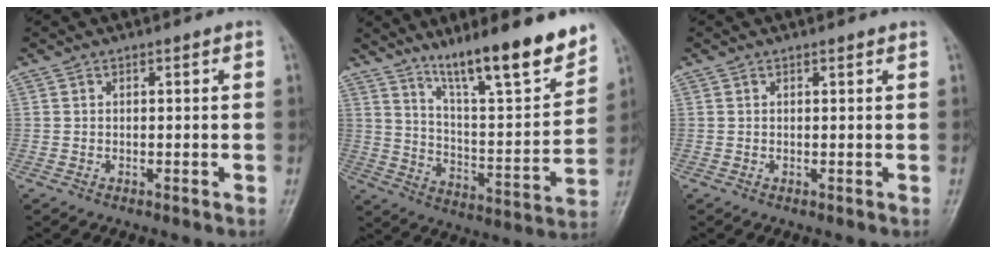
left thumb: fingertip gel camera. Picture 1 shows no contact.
{"total": 18.0, "force": [13.2, 2.8, 11.9], "torque": [-0.160, -0.081, 0.221]}
{"total": 0.5, "force": [0.5, 0.1, 0.3], "torque": [-0.007, -0.001, 0.006]}